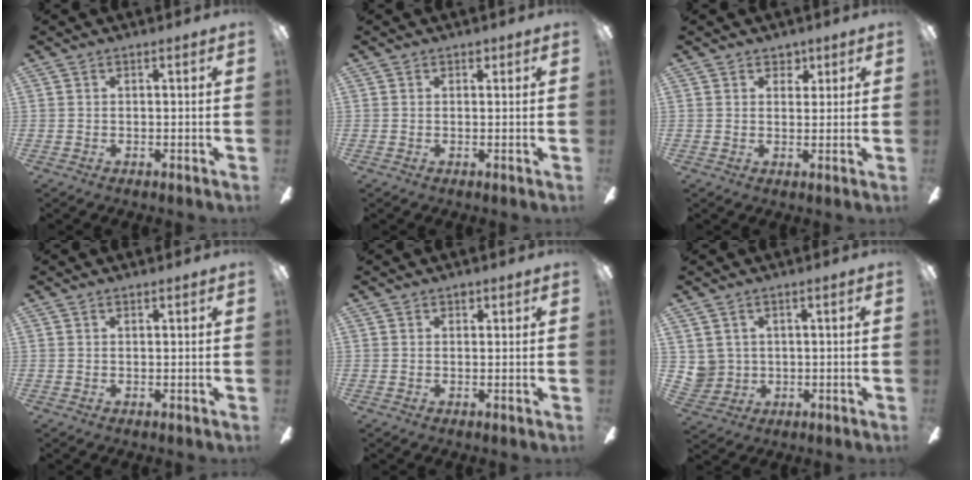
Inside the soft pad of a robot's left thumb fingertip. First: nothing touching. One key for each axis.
{"total": 1.1, "fx": 0.7, "fy": 0.8, "fz": 0.3, "tx": 0.002, "ty": 0.000, "tz": 0.011}
{"total": 3.3, "fx": 2.2, "fy": 2.2, "fz": 1.0, "tx": -0.001, "ty": -0.007, "tz": 0.036}
{"total": 0.7, "fx": 0.6, "fy": 0.3, "fz": 0.3, "tx": -0.007, "ty": 0.001, "tz": 0.010}
{"total": 1.4, "fx": 0.9, "fy": 0.9, "fz": 0.4, "tx": -0.001, "ty": -0.002, "tz": 0.015}
{"total": 4.1, "fx": 1.8, "fy": 3.7, "fz": 0.2, "tx": -0.021, "ty": 0.002, "tz": 0.038}